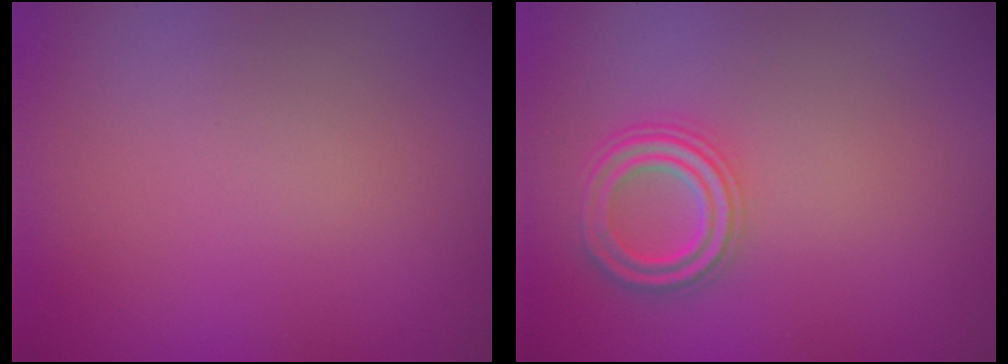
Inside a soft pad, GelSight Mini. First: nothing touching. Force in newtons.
{"total": 3.7, "press": 3.4, "slide": 1.5}